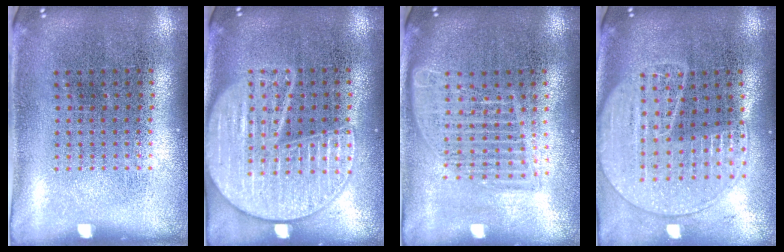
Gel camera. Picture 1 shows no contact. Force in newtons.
{"total": 2.5, "press": 2.5, "slide": 0.2}
{"total": 1.6, "press": 1.4, "slide": 0.8}
{"total": 2.0, "press": 1.8, "slide": 0.8}